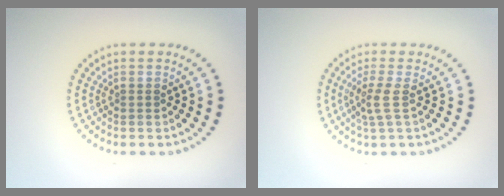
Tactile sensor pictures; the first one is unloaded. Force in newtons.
{"total": 2.0, "press": 1.5, "slide": 1.3}